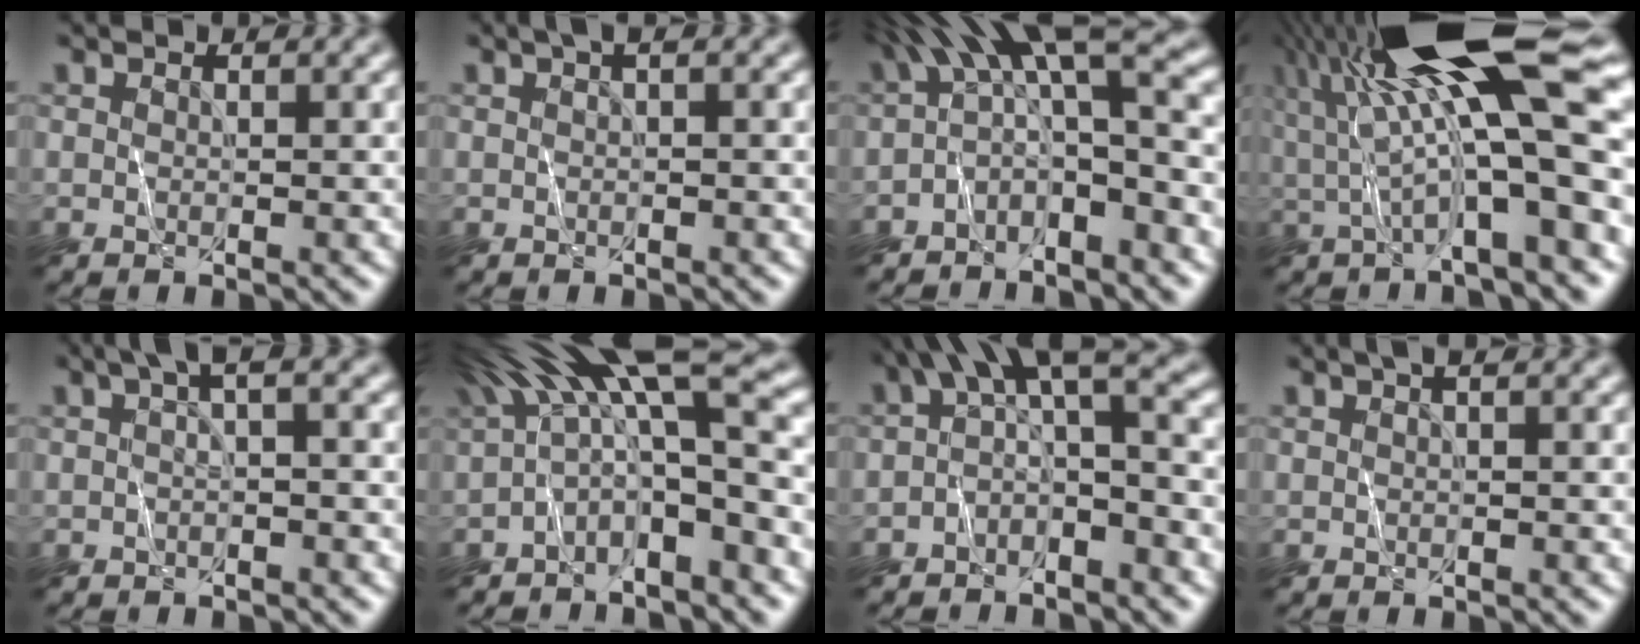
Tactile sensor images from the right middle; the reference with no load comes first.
{"total": 1.6, "force": [0.6, 0.5, 1.4], "torque": [-0.025, 0.006, 0.005]}
{"total": 8.9, "force": [-0.8, 2.6, 8.5], "torque": [-0.145, 0.026, -0.033]}
{"total": 16.5, "force": [4.9, 3.8, 15.3], "torque": [-0.246, 0.021, 0.081]}
{"total": 3.2, "force": [0.5, 0.9, 3.1], "torque": [-0.054, 0.010, -0.002]}
{"total": 11.2, "force": [0.4, 2.6, 10.9], "torque": [-0.180, 0.026, -0.002]}
{"total": 7.0, "force": [-0.6, 2.6, 6.5], "torque": [-0.107, 0.020, -0.031]}
{"total": 1.5, "force": [0.8, 0.3, 1.3], "torque": [-0.022, 0.007, 0.009]}